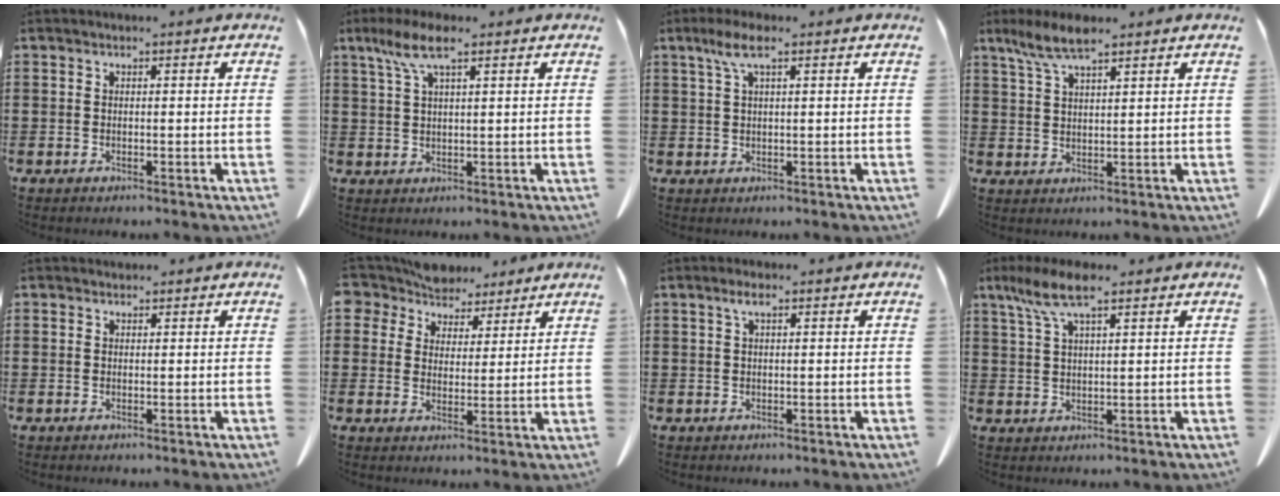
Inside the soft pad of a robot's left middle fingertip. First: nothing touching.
{"total": 6.0, "force": [3.4, 1.4, 4.8], "torque": [-0.100, 0.006, 0.058]}
{"total": 4.0, "force": [1.9, 0.9, 3.4], "torque": [-0.073, 0.005, 0.033]}
{"total": 6.0, "force": [4.0, 1.4, 4.2], "torque": [-0.091, 0.002, 0.071]}
{"total": 0.7, "force": [0.6, 0.5, 0.0], "torque": [-0.002, 0.003, 0.011]}
{"total": 6.2, "force": [5.4, 3.0, 0.5], "torque": [-0.043, -0.018, 0.099]}
{"total": 1.8, "force": [0.7, 0.4, 1.6], "torque": [-0.033, 0.005, 0.011]}
{"total": 7.0, "force": [4.0, 1.7, 5.4], "torque": [-0.121, -0.001, 0.068]}